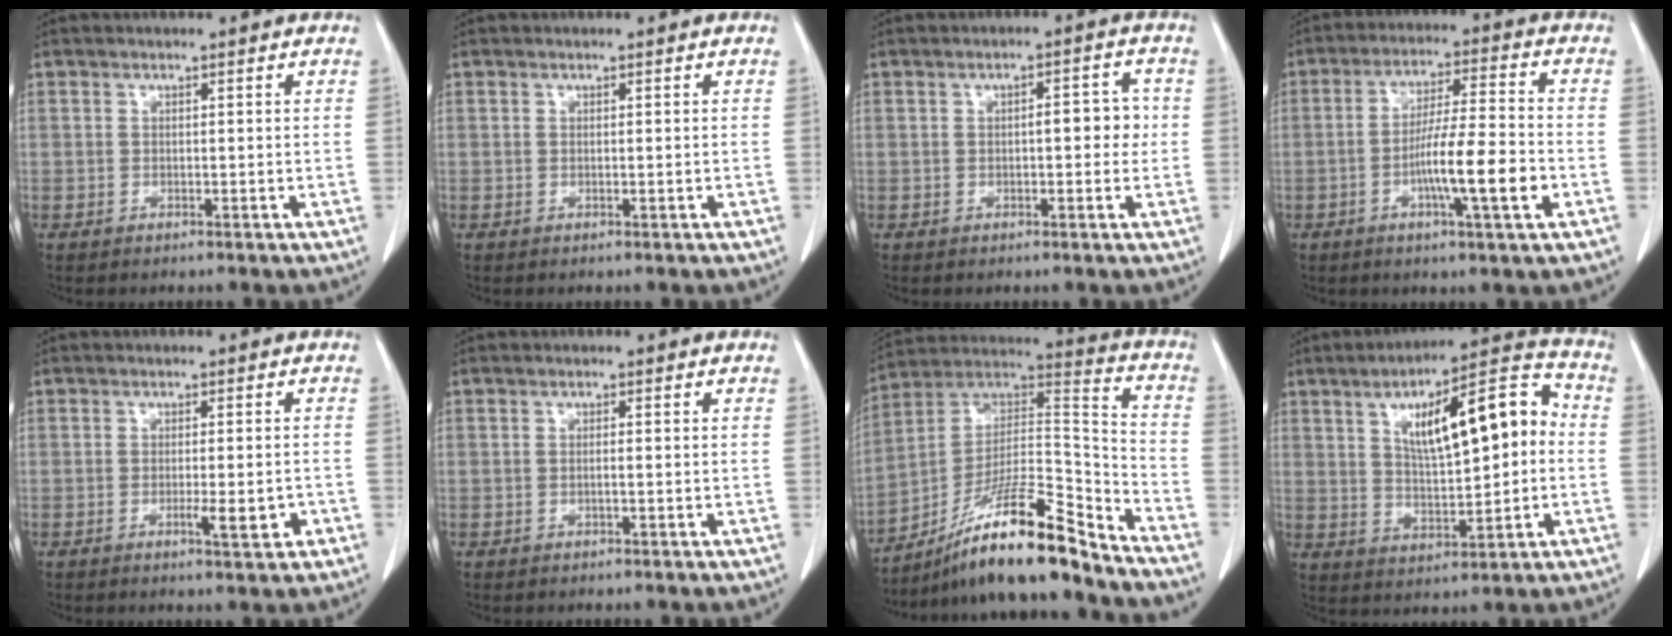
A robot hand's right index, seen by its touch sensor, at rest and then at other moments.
{"total": 0.0}
{"total": 4.0, "force": [0.0, 1.7, 3.6], "torque": [-0.047, 0.015, -0.001]}
{"total": 10.6, "force": [-3.2, 0.2, 10.1], "torque": [-0.173, -0.004, -0.056]}
{"total": 3.6, "force": [-1.3, 0.6, 3.3], "torque": [-0.048, -0.001, -0.014]}
{"total": 0.6, "force": [-0.1, 0.0, 0.6], "torque": [-0.010, 0.003, 0.000]}
{"total": 18.8, "force": [-14.6, 0.9, 11.7], "torque": [-0.210, 0.020, -0.259]}
{"total": 14.9, "force": [2.5, 4.3, 14.0], "torque": [-0.212, 0.036, 0.040]}